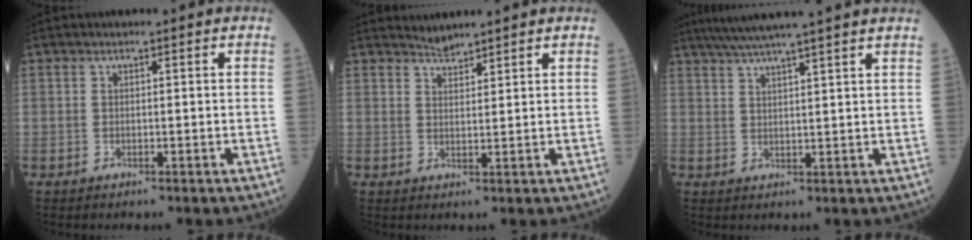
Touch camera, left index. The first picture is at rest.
{"total": 2.1, "force": [2.1, 0.0, -0.1], "torque": [-0.006, 0.007, 0.043]}
{"total": 11.5, "force": [9.7, -1.4, 6.0], "torque": [-0.100, 0.025, 0.133]}